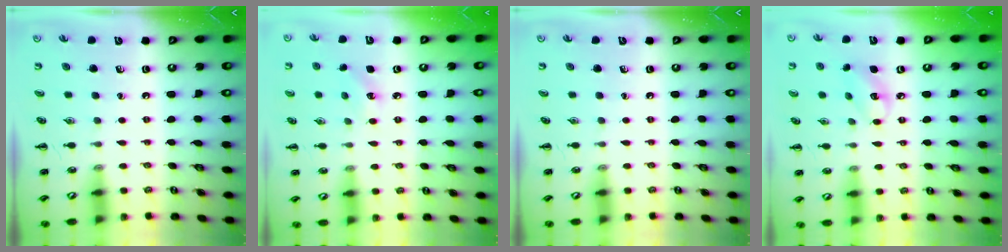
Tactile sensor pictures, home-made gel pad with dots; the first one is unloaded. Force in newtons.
{"total": 5.1, "press": 4.9, "slide": 1.4}
{"total": 0.0}
{"total": 6.5, "press": 6.4, "slide": 0.7}